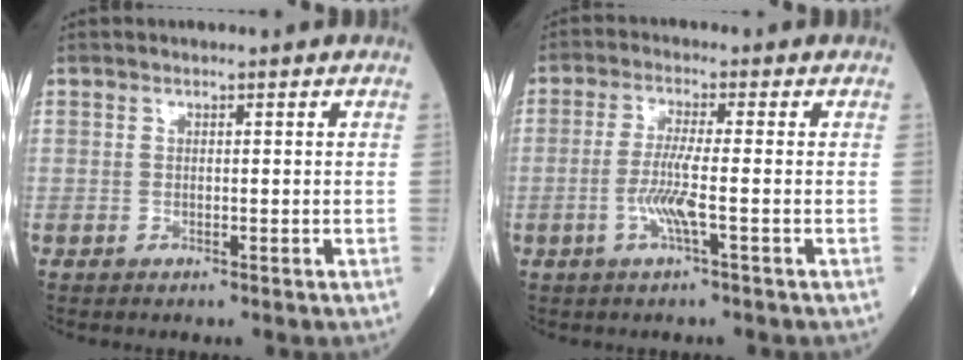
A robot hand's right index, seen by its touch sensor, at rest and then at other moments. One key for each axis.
{"total": 4.9, "fx": -1.5, "fy": -0.3, "fz": 4.6, "tx": -0.098, "ty": -0.007, "tz": -0.032}